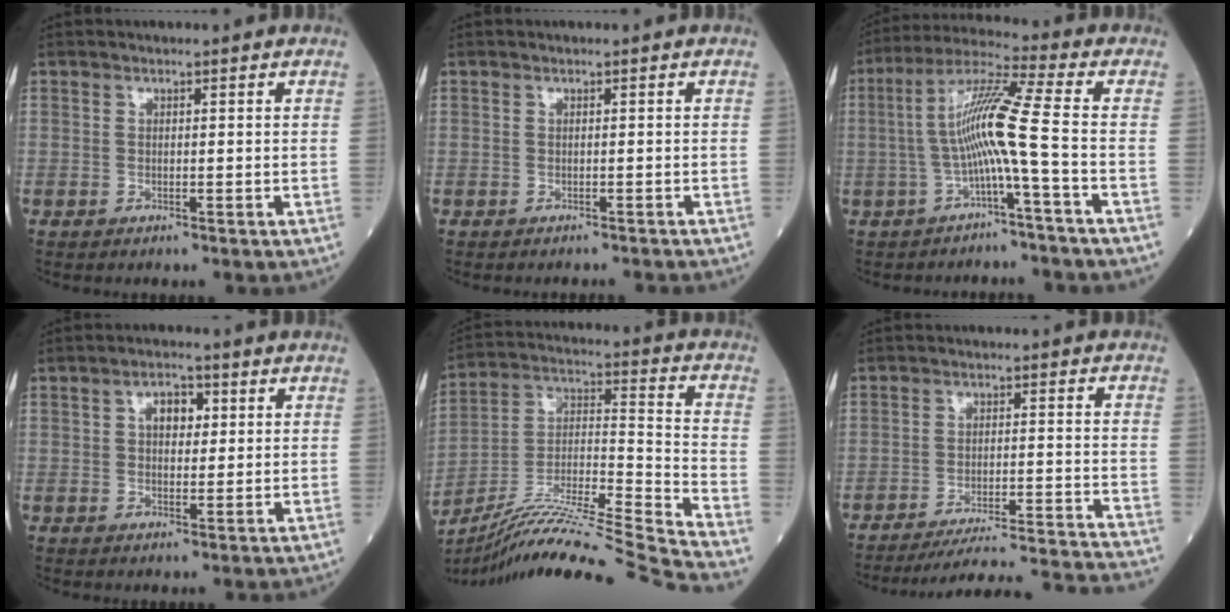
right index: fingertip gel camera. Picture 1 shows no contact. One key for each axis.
{"total": 2.8, "fx": -2.7, "fy": 0.2, "fz": 0.6, "tx": -0.009, "ty": -0.011, "tz": -0.030}
{"total": 9.3, "fx": -1.9, "fy": -1.6, "fz": 9.0, "tx": -0.176, "ty": 0.026, "tz": -0.035}
{"total": 4.1, "fx": 1.2, "fy": 2.4, "fz": 3.2, "tx": -0.053, "ty": 0.011, "tz": 0.018}
{"total": 25.8, "fx": -22.8, "fy": -2.5, "fz": 11.9, "tx": -0.197, "ty": -0.026, "tz": -0.377}
{"total": 21.1, "fx": -20.2, "fy": -2.4, "fz": 5.3, "tx": -0.044, "ty": -0.031, "tz": -0.272}